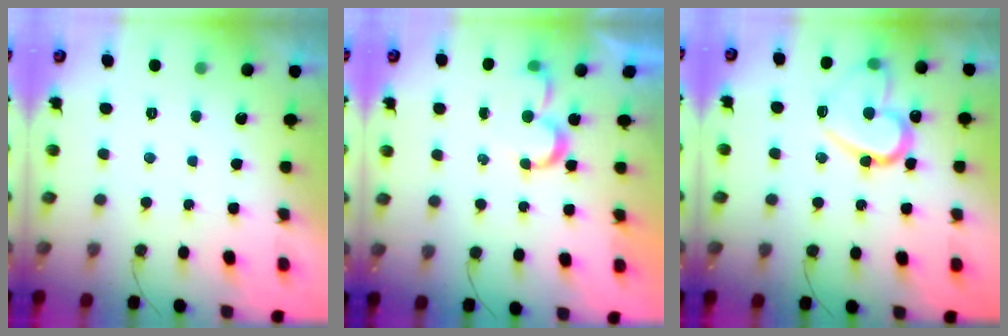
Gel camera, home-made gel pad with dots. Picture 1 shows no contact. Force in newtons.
{"total": 5.5, "press": 5.5, "slide": 0.4}
{"total": 15.7, "press": 15.6, "slide": 1.7}